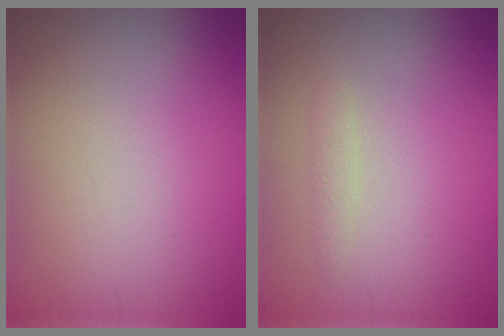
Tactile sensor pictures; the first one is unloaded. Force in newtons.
{"total": 0.9, "press": 0.9, "slide": 0.0}